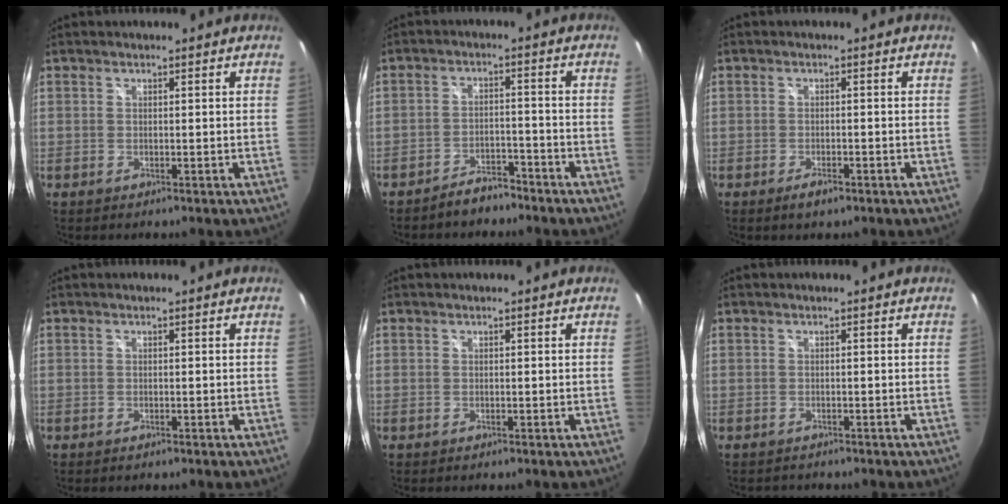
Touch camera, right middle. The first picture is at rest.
{"total": 5.3, "force": [-4.7, 1.9, 1.5], "torque": [-0.046, 0.012, -0.069]}
{"total": 2.6, "force": [-1.7, 1.0, 1.6], "torque": [-0.035, -0.007, -0.031]}
{"total": 0.5, "force": [-0.5, 0.2, 0.2], "torque": [-0.003, -0.003, -0.009]}
{"total": 0.0}
{"total": 1.6, "force": [-1.5, 0.6, 0.2], "torque": [-0.007, -0.006, -0.022]}